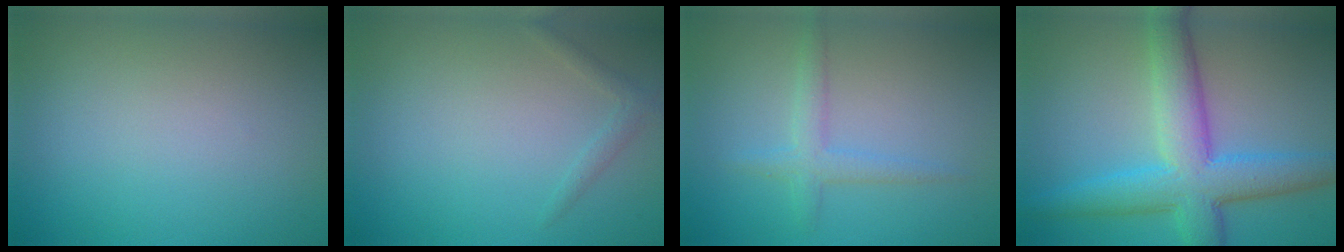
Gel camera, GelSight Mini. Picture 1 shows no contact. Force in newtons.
{"total": 1.1, "press": 1.1, "slide": 0.1}
{"total": 2.2, "press": 2.2, "slide": 0.0}
{"total": 8.0, "press": 8.0, "slide": 0.3}